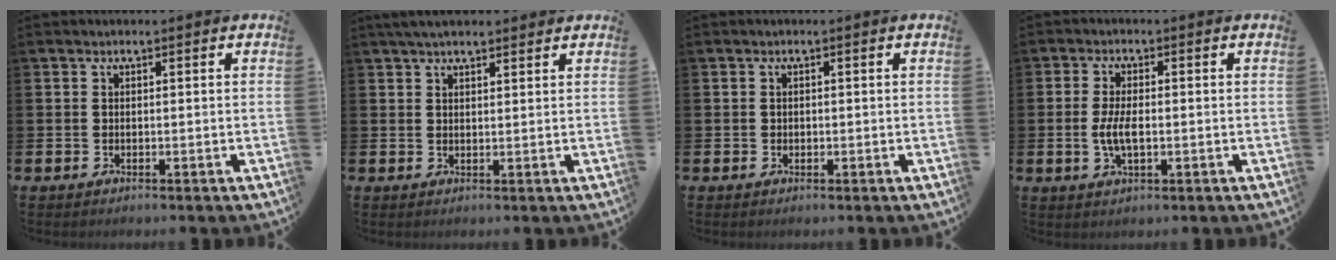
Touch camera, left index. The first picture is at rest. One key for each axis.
{"total": 3.1, "fx": 2.7, "fy": 0.7, "fz": 1.2, "tx": -0.024, "ty": -0.003, "tz": 0.049}
{"total": 0.5, "fx": 0.0, "fy": 0.5, "fz": 0.1, "tx": 0.004, "ty": 0.004, "tz": -0.003}
{"total": 4.0, "fx": -0.3, "fy": 1.7, "fz": 3.6, "tx": -0.066, "ty": -0.001, "tz": -0.011}